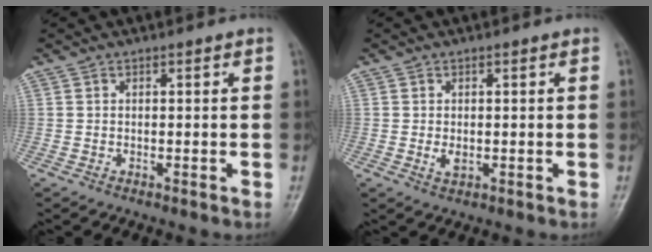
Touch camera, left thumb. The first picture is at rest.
{"total": 2.2, "force": [-0.1, 1.3, 1.7], "torque": [-0.028, -0.006, 0.001]}